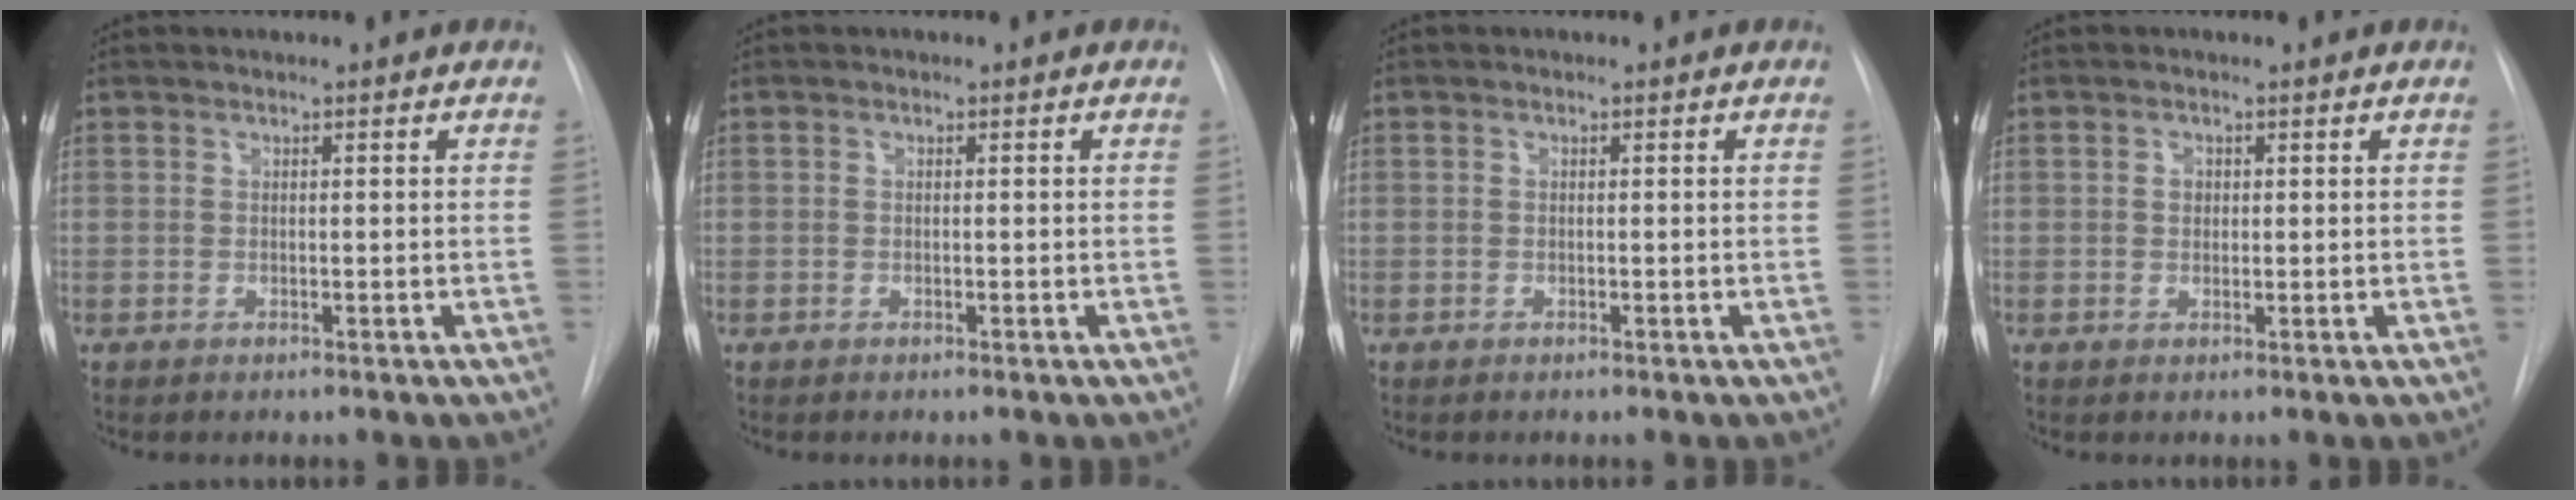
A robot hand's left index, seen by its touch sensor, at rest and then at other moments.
{"total": 0.0}
{"total": 0.0}
{"total": 1.2, "force": [0.2, 1.1, 0.6], "torque": [-0.010, 0.001, 0.002]}